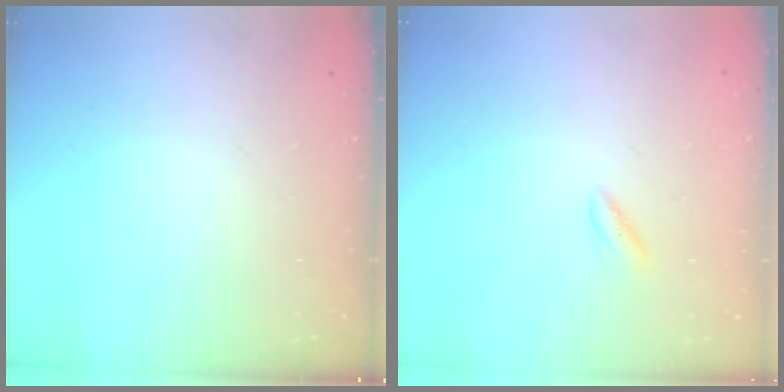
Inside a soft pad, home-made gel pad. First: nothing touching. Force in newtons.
{"total": 2.7, "press": 2.6, "slide": 0.7}